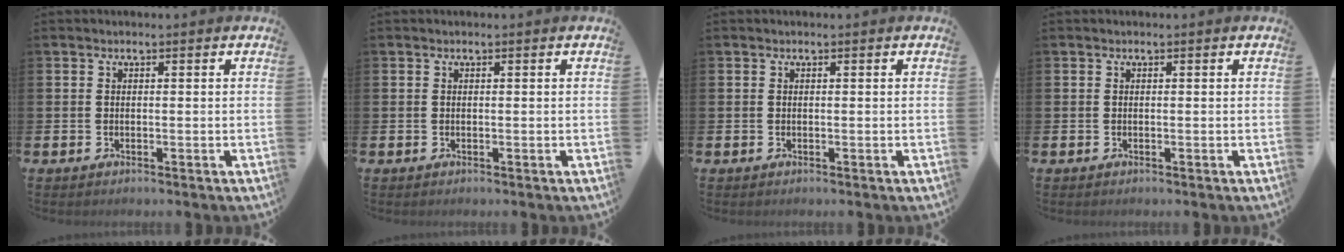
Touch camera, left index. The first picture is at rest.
{"total": 0.0}
{"total": 0.0}
{"total": 0.0}